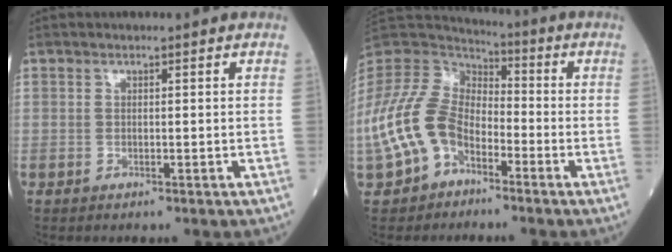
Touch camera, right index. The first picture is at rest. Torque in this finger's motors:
{"motor_torque": [1.84, -0.31, 0.40, 0.15]}